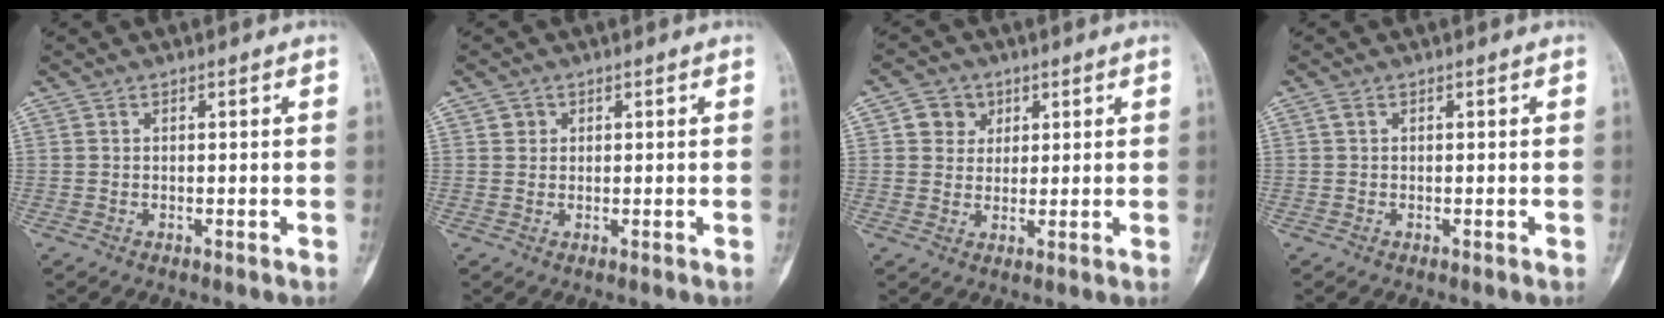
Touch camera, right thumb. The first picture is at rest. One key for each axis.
{"total": 1.5, "fx": 0.5, "fy": 1.4, "fz": 0.3, "tx": 0.006, "ty": 0.000, "tz": 0.005}
{"total": 4.9, "fx": 1.8, "fy": 4.3, "fz": 1.2, "tx": 0.006, "ty": -0.002, "tz": 0.028}
{"total": 0.7, "fx": 0.3, "fy": 0.5, "fz": 0.5, "tx": -0.013, "ty": 0.005, "tz": 0.006}